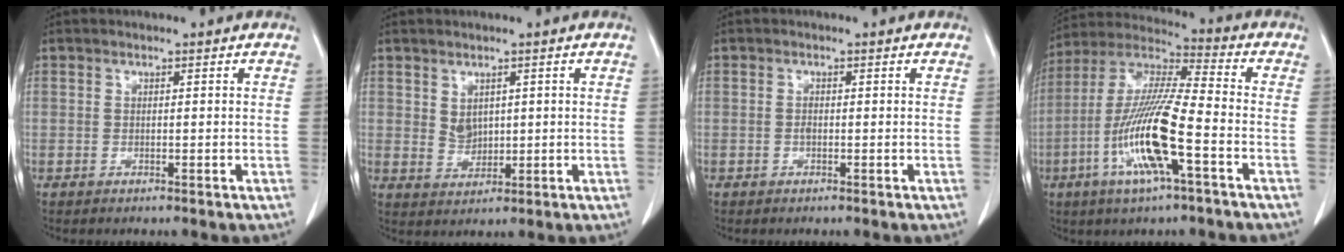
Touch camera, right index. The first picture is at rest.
{"total": 3.1, "force": [0.9, 2.2, 1.9], "torque": [-0.038, 0.000, 0.026]}
{"total": 0.7, "force": [-0.2, 0.4, 0.6], "torque": [-0.015, 0.000, -0.003]}
{"total": 15.5, "force": [-5.0, 1.3, 14.6], "torque": [-0.298, -0.008, -0.100]}